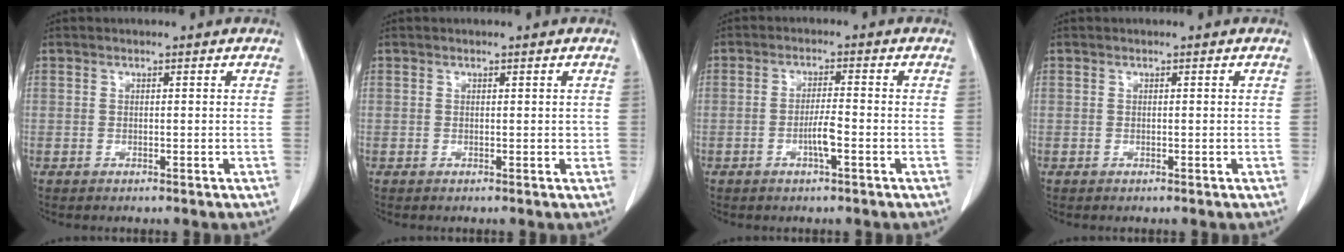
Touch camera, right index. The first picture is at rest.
{"total": 0.7, "force": [0.2, 0.5, 0.4], "torque": [-0.003, 0.001, 0.004]}
{"total": 3.4, "force": [-1.3, 0.2, 3.1], "torque": [-0.060, -0.001, -0.025]}
{"total": 0.0}